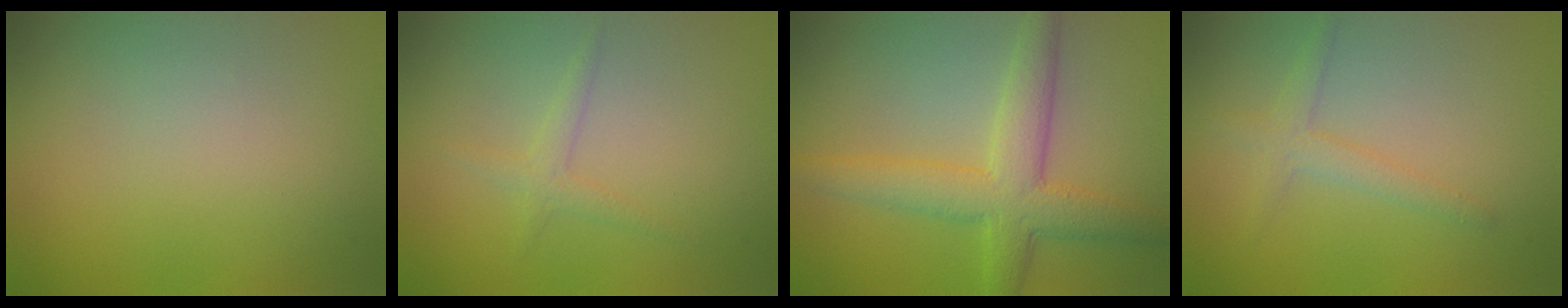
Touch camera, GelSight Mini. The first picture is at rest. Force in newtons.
{"total": 1.4, "press": 1.4, "slide": 0.0}
{"total": 5.5, "press": 5.5, "slide": 0.0}
{"total": 2.0, "press": 2.0, "slide": 0.1}